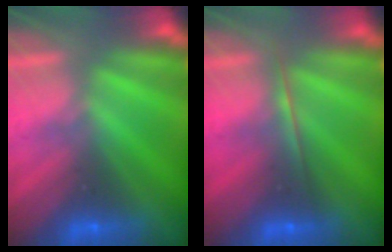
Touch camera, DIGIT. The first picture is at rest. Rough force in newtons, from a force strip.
{"total": 1.7}